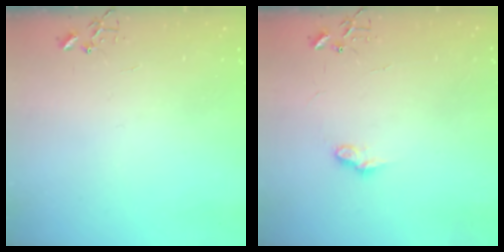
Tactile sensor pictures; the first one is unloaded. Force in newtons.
{"total": 6.9, "press": 6.9, "slide": 0.2}